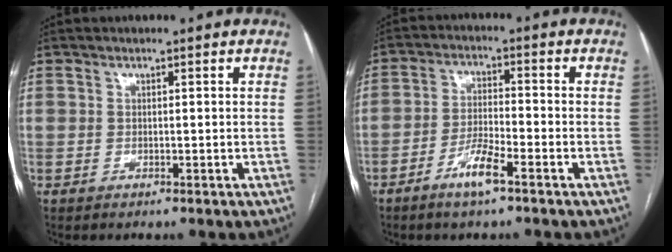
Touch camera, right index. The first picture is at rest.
{"total": 5.4, "force": [-3.5, 0.4, 4.1], "torque": [-0.084, -0.002, -0.072]}